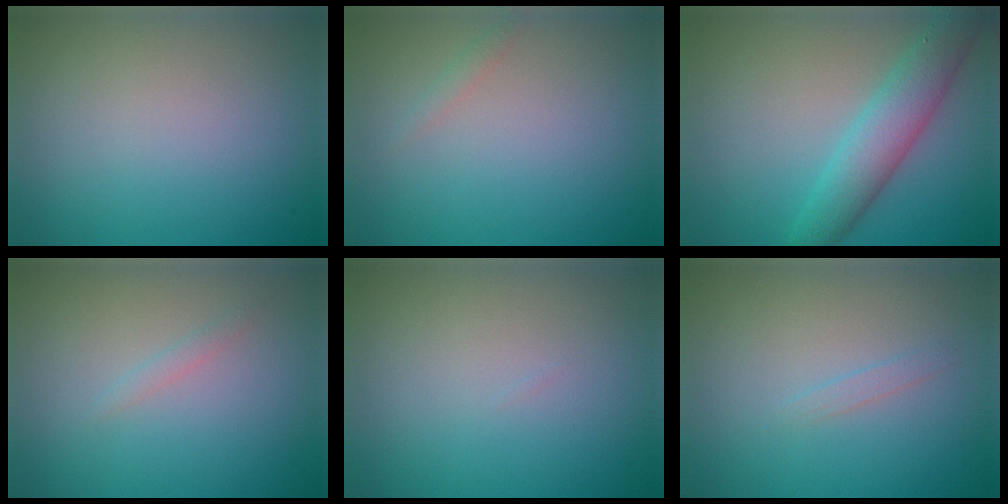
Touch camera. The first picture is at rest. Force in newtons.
{"total": 0.7, "press": 0.7, "slide": 0.1}
{"total": 4.8, "press": 4.8, "slide": 0.2}
{"total": 0.7, "press": 0.7, "slide": 0.1}
{"total": 0.0}
{"total": 0.7, "press": 0.7, "slide": 0.0}